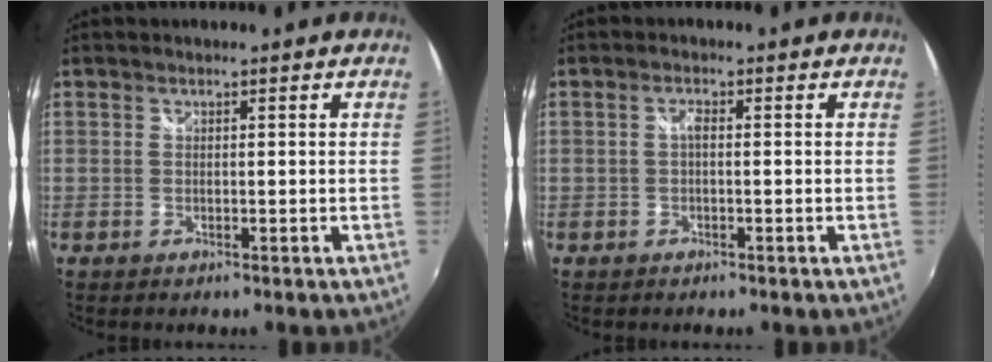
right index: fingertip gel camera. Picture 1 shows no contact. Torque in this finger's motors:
{"motor_torque": [0.34, -0.08, 0.10, 0.04]}